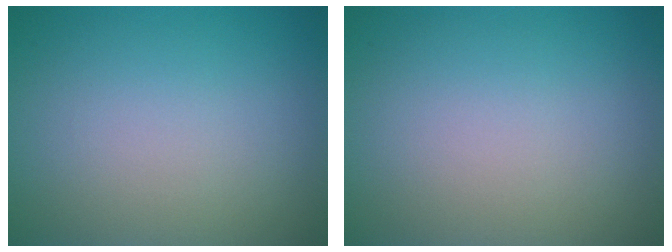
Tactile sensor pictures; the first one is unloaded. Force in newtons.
{"total": 0.0}